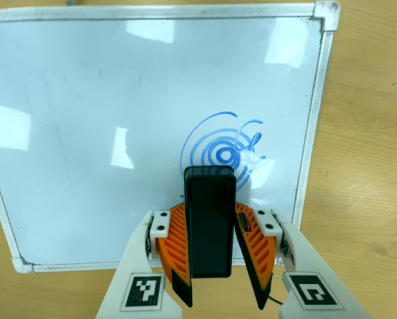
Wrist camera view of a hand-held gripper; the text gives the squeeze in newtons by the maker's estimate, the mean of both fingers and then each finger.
{"total": 5.5, "left": 4.9, "right": 6.1}